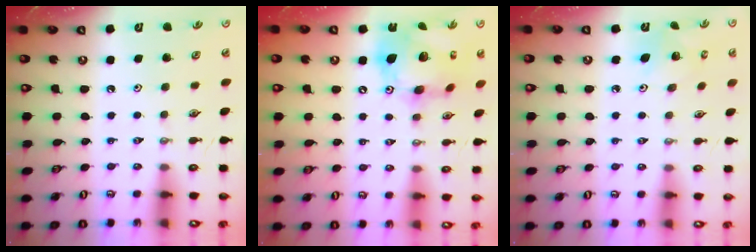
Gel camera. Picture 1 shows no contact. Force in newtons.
{"total": 17.5, "press": 17.4, "slide": 1.9}
{"total": 4.6, "press": 4.6, "slide": 0.1}